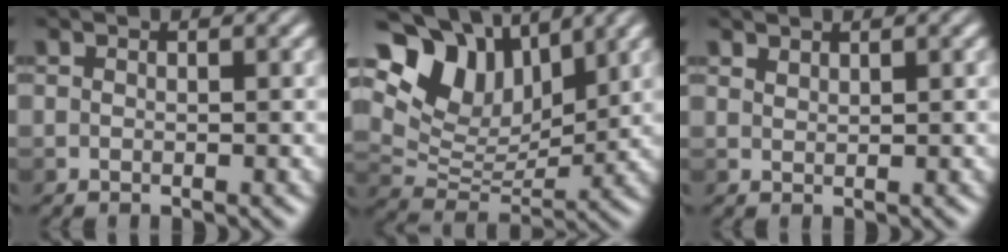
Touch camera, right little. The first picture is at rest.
{"total": 9.9, "force": [5.7, 5.7, 5.7], "torque": [-0.115, 0.011, 0.105]}
{"total": 0.9, "force": [0.9, 0.1, -0.1], "torque": [-0.001, 0.001, 0.020]}